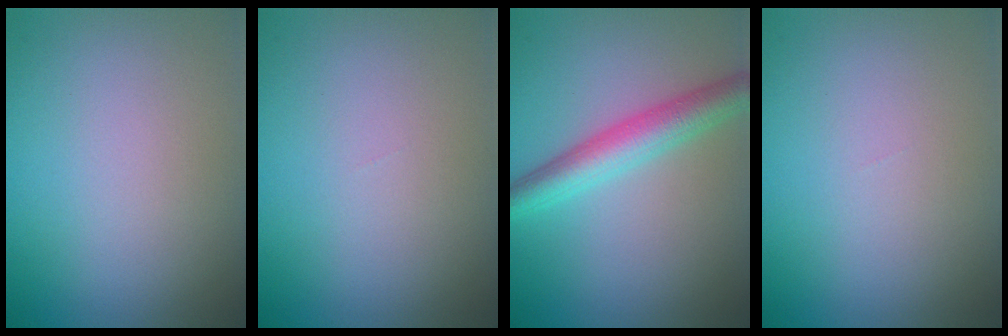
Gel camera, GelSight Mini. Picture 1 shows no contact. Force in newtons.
{"total": 0.0}
{"total": 4.2, "press": 4.2, "slide": 0.1}
{"total": 0.0}